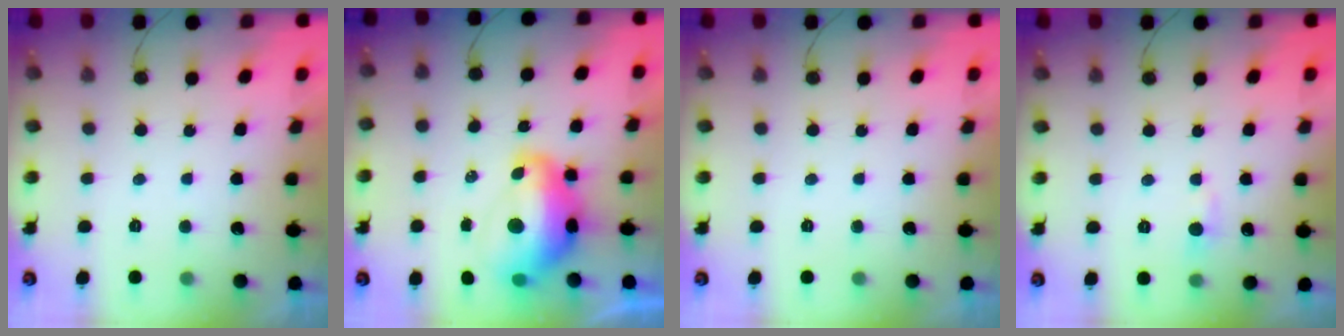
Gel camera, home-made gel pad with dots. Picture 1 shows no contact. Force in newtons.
{"total": 14.6, "press": 14.5, "slide": 1.6}
{"total": 0.0}
{"total": 3.8, "press": 3.8, "slide": 0.5}